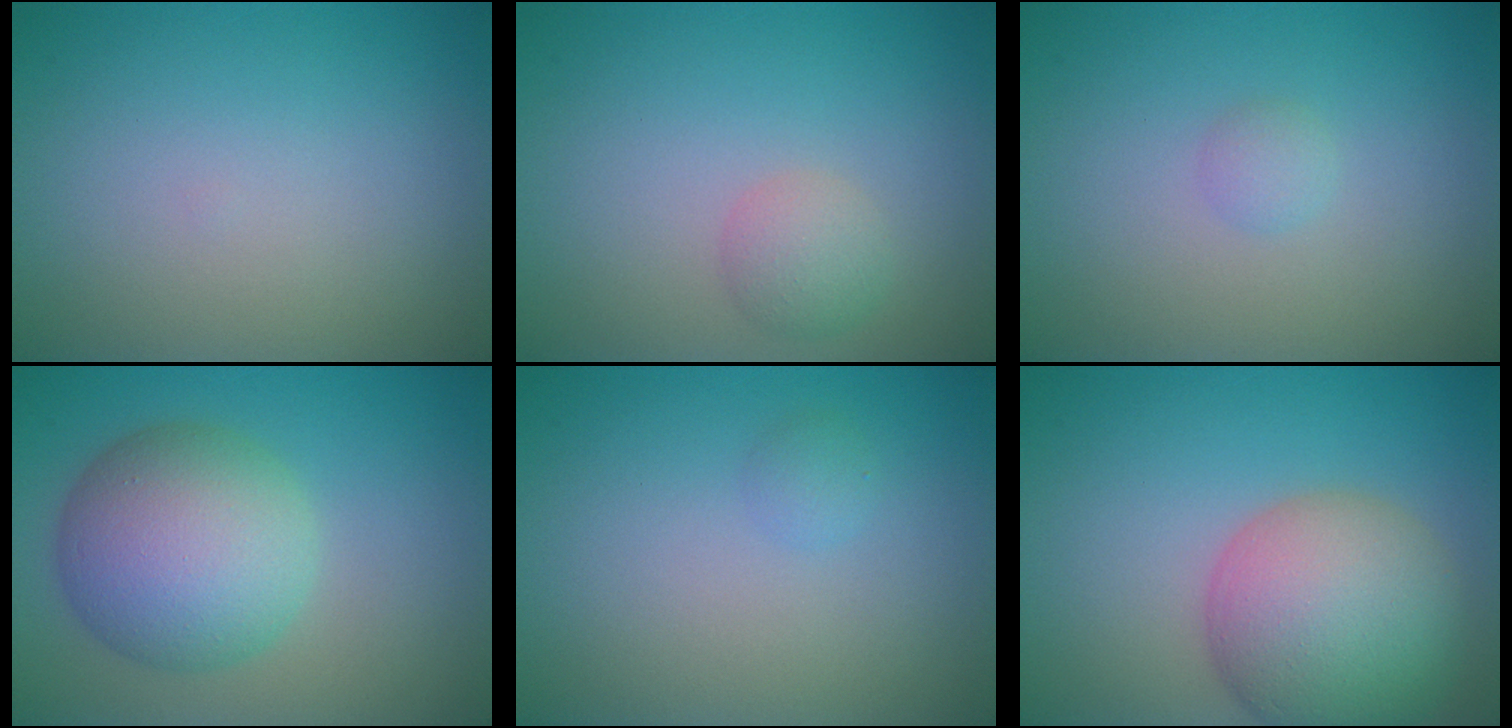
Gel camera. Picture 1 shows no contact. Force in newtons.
{"total": 1.9, "press": 1.9, "slide": 0.1}
{"total": 0.8, "press": 0.8, "slide": 0.1}
{"total": 8.2, "press": 8.2, "slide": 0.4}
{"total": 0.8, "press": 0.8, "slide": 0.1}
{"total": 8.8, "press": 8.8, "slide": 0.5}